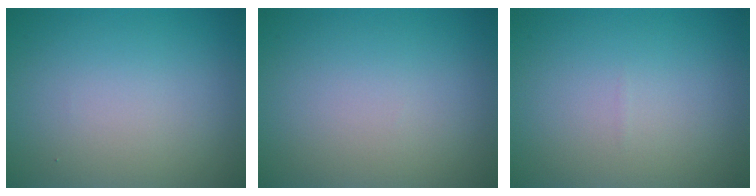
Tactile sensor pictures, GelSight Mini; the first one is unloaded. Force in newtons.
{"total": 0.0}
{"total": 0.0}